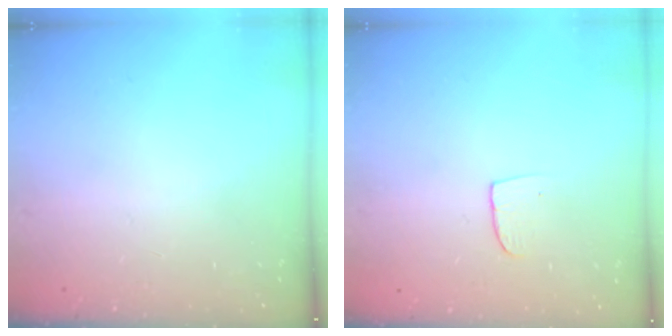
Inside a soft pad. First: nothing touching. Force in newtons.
{"total": 5.5, "press": 5.5, "slide": 0.4}